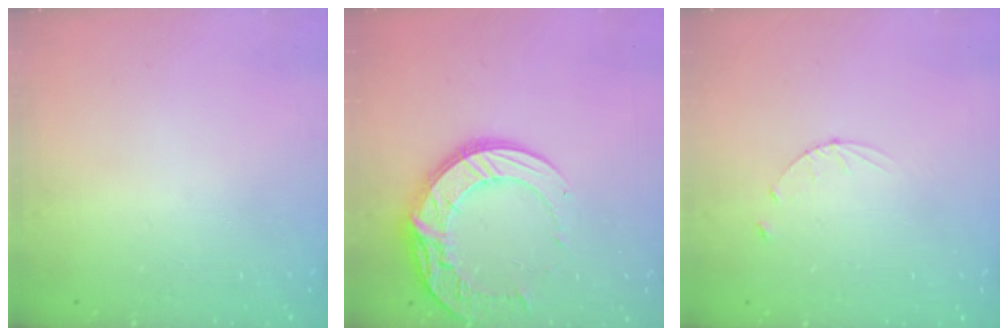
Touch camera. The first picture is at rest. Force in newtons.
{"total": 15.2, "press": 15.2, "slide": 1.3}
{"total": 3.0, "press": 2.9, "slide": 0.4}